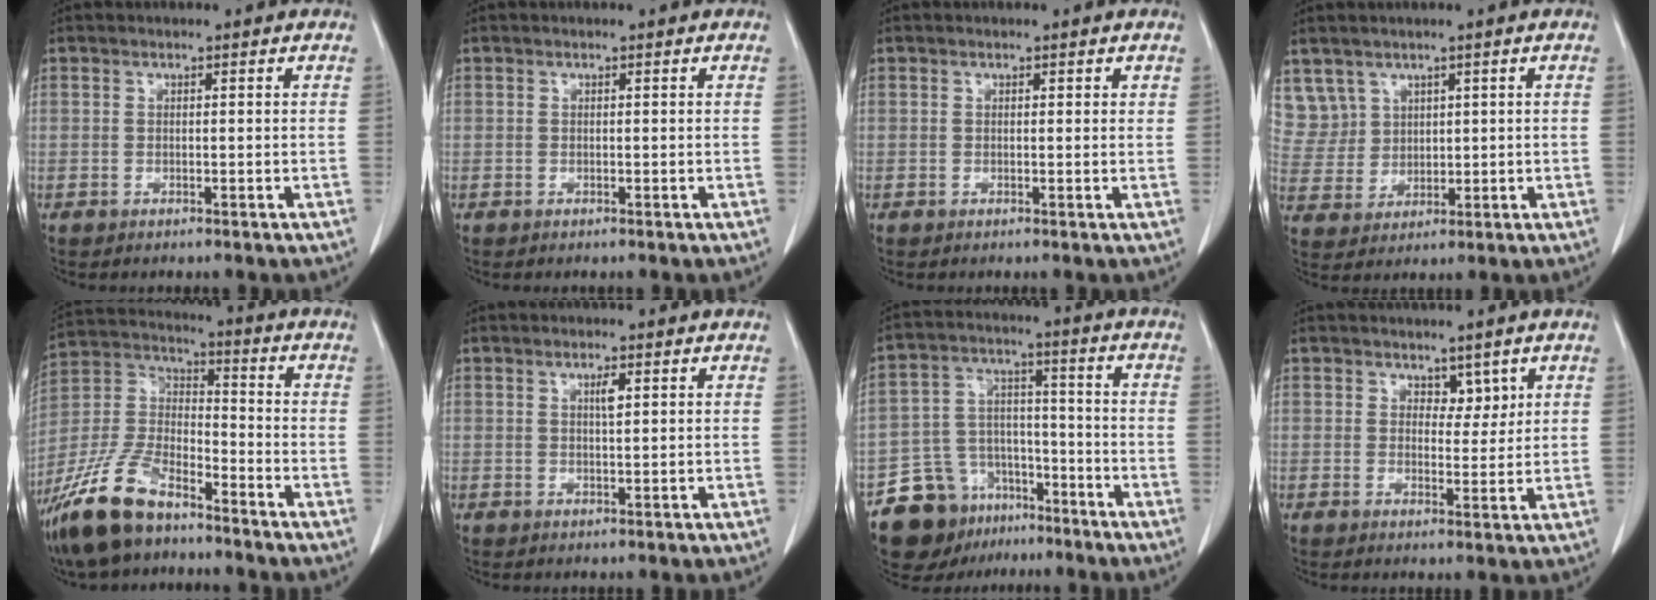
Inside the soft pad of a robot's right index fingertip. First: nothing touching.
{"total": 0.0}
{"total": 0.7, "force": [0.4, 0.3, 0.4], "torque": [-0.002, 0.000, 0.002]}
{"total": 6.8, "force": [3.9, 5.6, -0.1], "torque": [-0.001, 0.013, 0.093]}
{"total": 14.8, "force": [-11.0, 5.1, 8.5], "torque": [-0.188, -0.004, -0.210]}
{"total": 1.6, "force": [0.6, 0.2, 1.4], "torque": [-0.026, 0.000, 0.010]}
{"total": 12.6, "force": [-8.9, 8.0, 4.0], "torque": [-0.075, 0.043, -0.145]}
{"total": 2.9, "force": [1.7, 1.7, 1.6], "torque": [-0.012, -0.003, 0.029]}